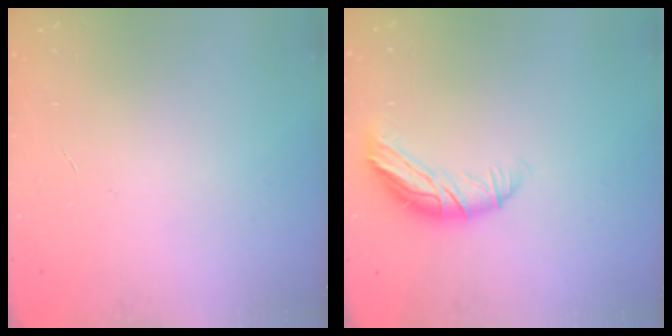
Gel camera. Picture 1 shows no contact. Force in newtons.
{"total": 10.2, "press": 10.2, "slide": 0.1}